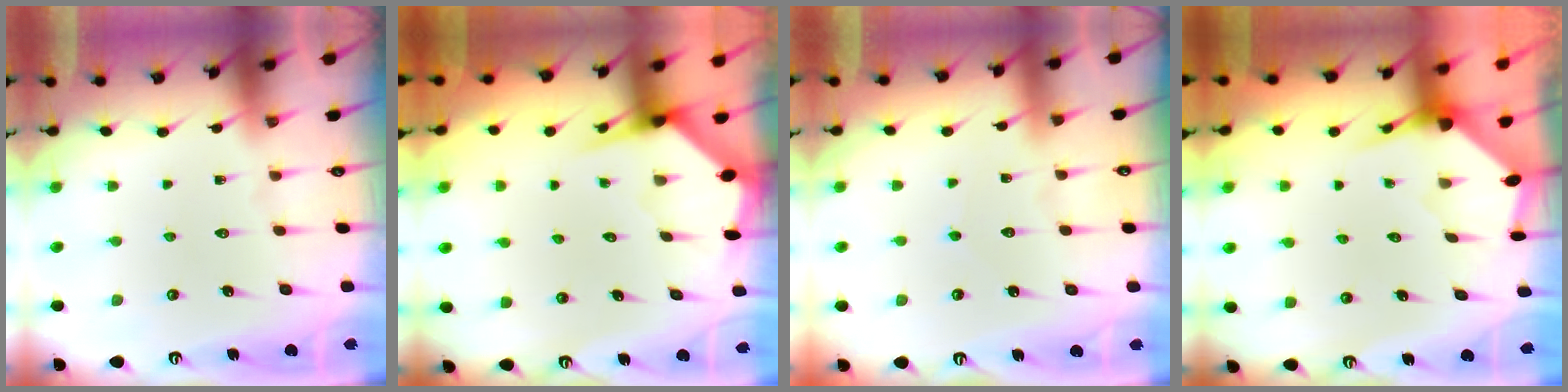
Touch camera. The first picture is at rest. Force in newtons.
{"total": 3.6, "press": 3.6, "slide": 0.4}
{"total": 2.8, "press": 2.7, "slide": 0.4}
{"total": 3.2, "press": 3.2, "slide": 0.3}